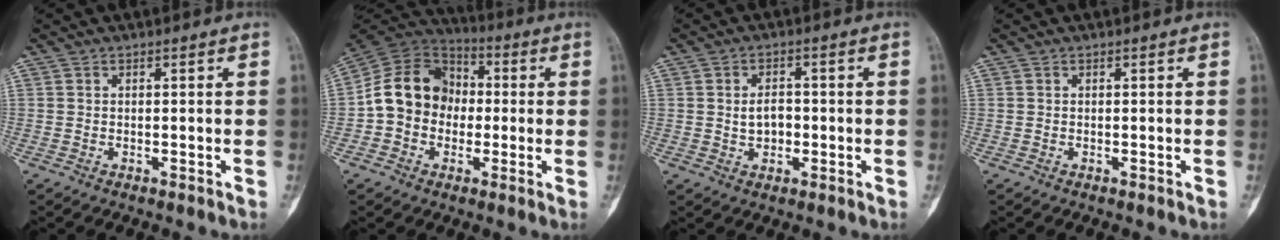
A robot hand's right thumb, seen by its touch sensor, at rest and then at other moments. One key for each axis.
{"total": 13.7, "fx": -0.7, "fy": 11.4, "fz": 7.5, "tx": -0.109, "ty": 0.035, "tz": -0.024}
{"total": 3.9, "fx": -0.2, "fy": 2.8, "fz": 2.7, "tx": -0.036, "ty": 0.007, "tz": -0.003}
{"total": 0.0}